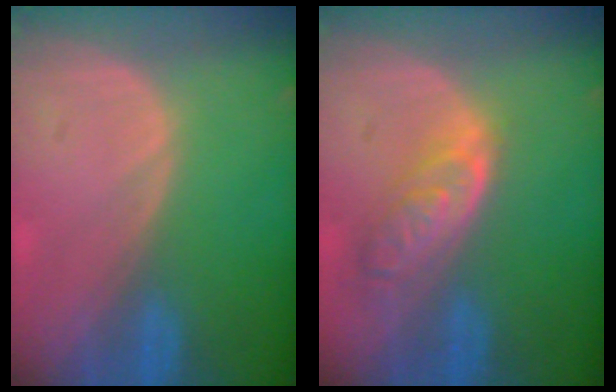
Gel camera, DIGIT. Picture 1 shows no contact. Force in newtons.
{"total": 6.3, "press": 5.7, "slide": 2.7}